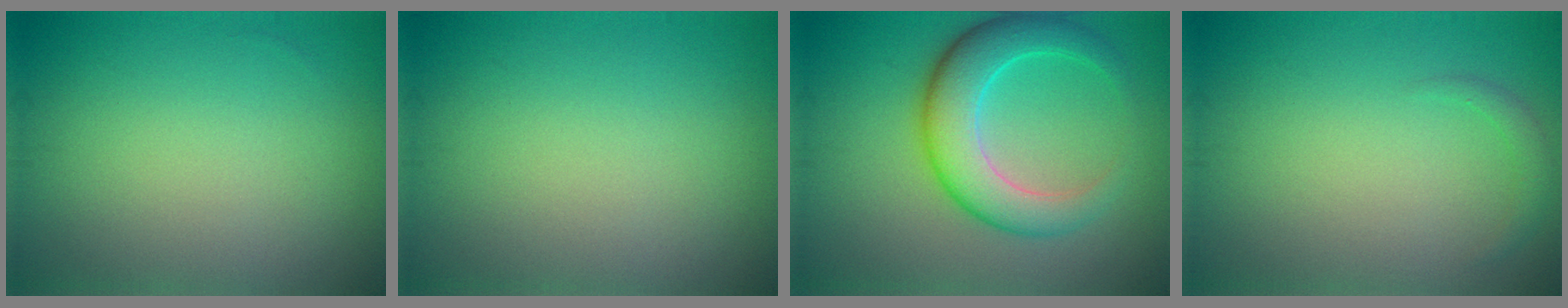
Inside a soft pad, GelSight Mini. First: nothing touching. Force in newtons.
{"total": 0.0}
{"total": 6.6, "press": 6.6, "slide": 0.1}
{"total": 1.1, "press": 1.1, "slide": 0.1}